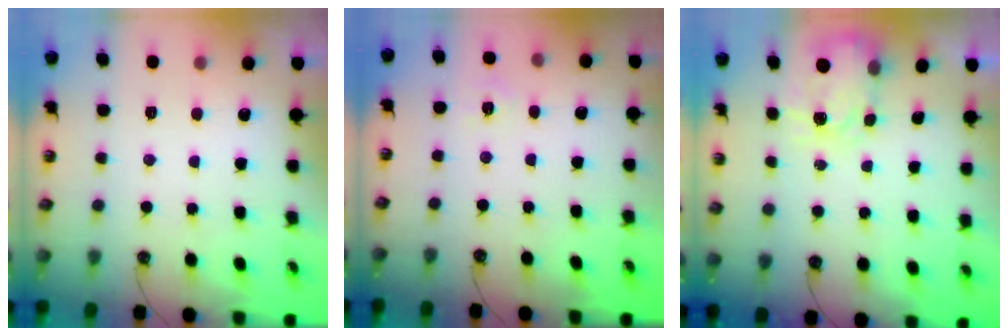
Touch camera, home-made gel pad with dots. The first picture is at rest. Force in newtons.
{"total": 2.8, "press": 2.8, "slide": 0.4}
{"total": 4.0, "press": 3.9, "slide": 0.7}